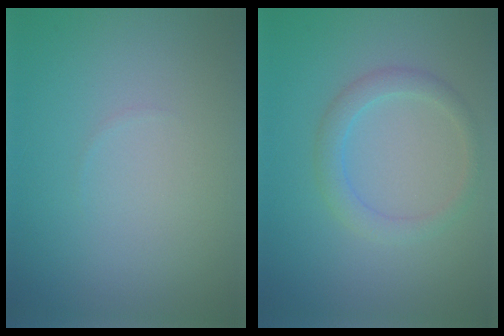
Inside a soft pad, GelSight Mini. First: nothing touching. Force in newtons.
{"total": 2.2, "press": 2.2, "slide": 0.0}